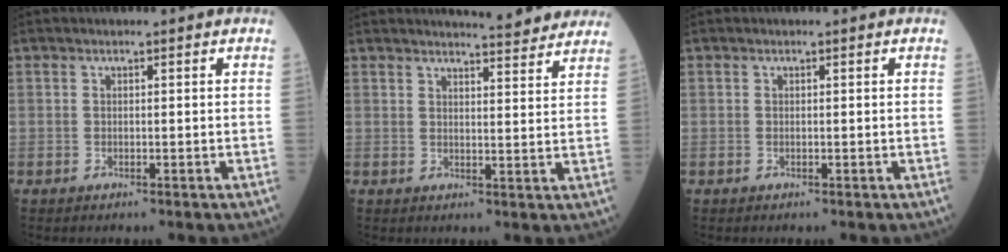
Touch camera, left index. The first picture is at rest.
{"total": 8.1, "force": [7.8, 0.6, 2.1], "torque": [-0.026, -0.010, 0.082]}
{"total": 0.0}